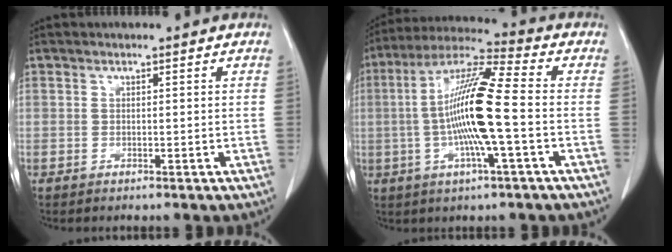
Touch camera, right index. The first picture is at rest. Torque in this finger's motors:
{"motor_torque": [2.14, 0.00, 0.69, 0.19]}